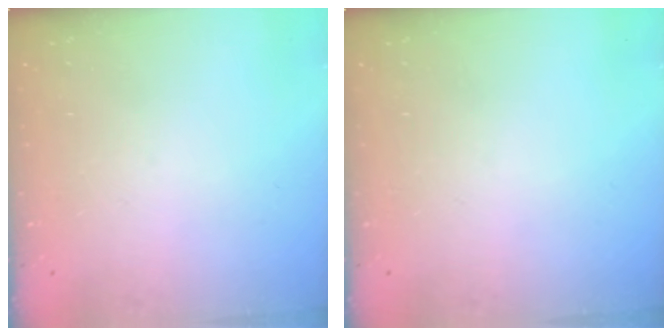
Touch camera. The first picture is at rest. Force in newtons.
{"total": 0.0}